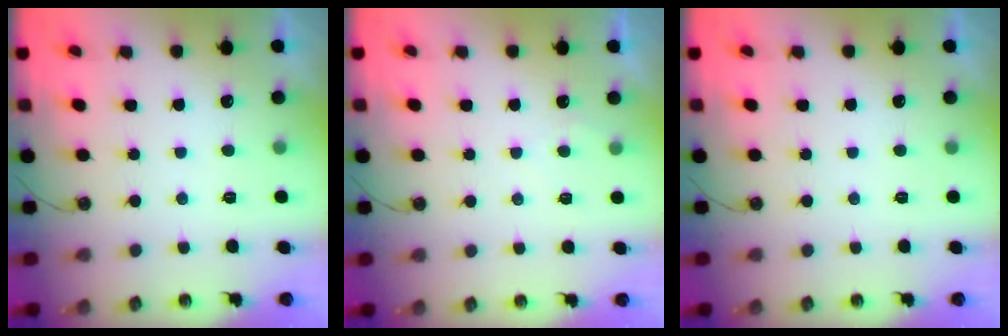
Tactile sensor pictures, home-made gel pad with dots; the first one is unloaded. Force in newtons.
{"total": 3.8, "press": 3.8, "slide": 0.4}
{"total": 0.0}